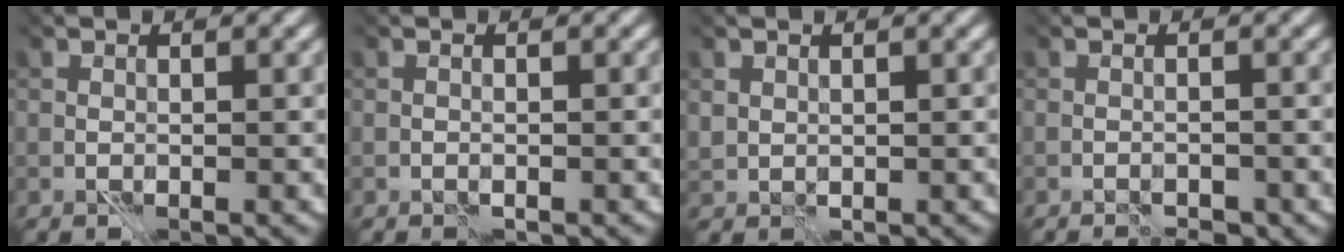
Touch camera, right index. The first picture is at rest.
{"total": 0.6, "force": [-0.5, -0.3, -0.1], "torque": [0.005, -0.003, -0.007]}
{"total": 1.2, "force": [0.9, 0.7, -0.1], "torque": [-0.021, 0.003, 0.029]}
{"total": 1.9, "force": [-1.9, -0.1, 0.1], "torque": [0.010, 0.004, -0.021]}